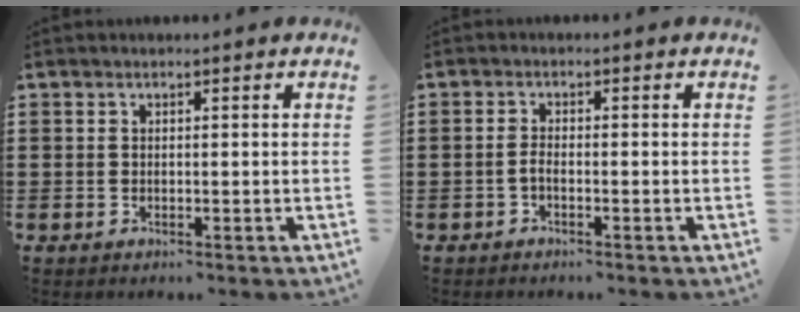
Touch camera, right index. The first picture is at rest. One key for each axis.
{"total": 1.5, "fx": -0.8, "fy": 0.2, "fz": 1.3, "tx": -0.033, "ty": -0.007, "tz": -0.016}